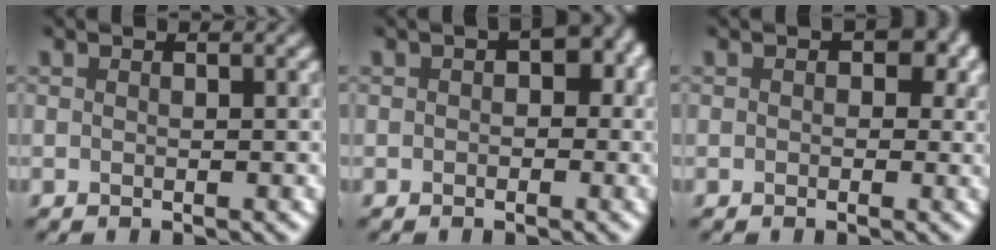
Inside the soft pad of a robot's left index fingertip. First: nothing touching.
{"total": 2.7, "force": [0.2, 1.8, 2.0], "torque": [-0.016, 0.003, -0.006]}
{"total": 3.2, "force": [0.7, 2.4, 1.9], "torque": [-0.002, 0.002, 0.002]}